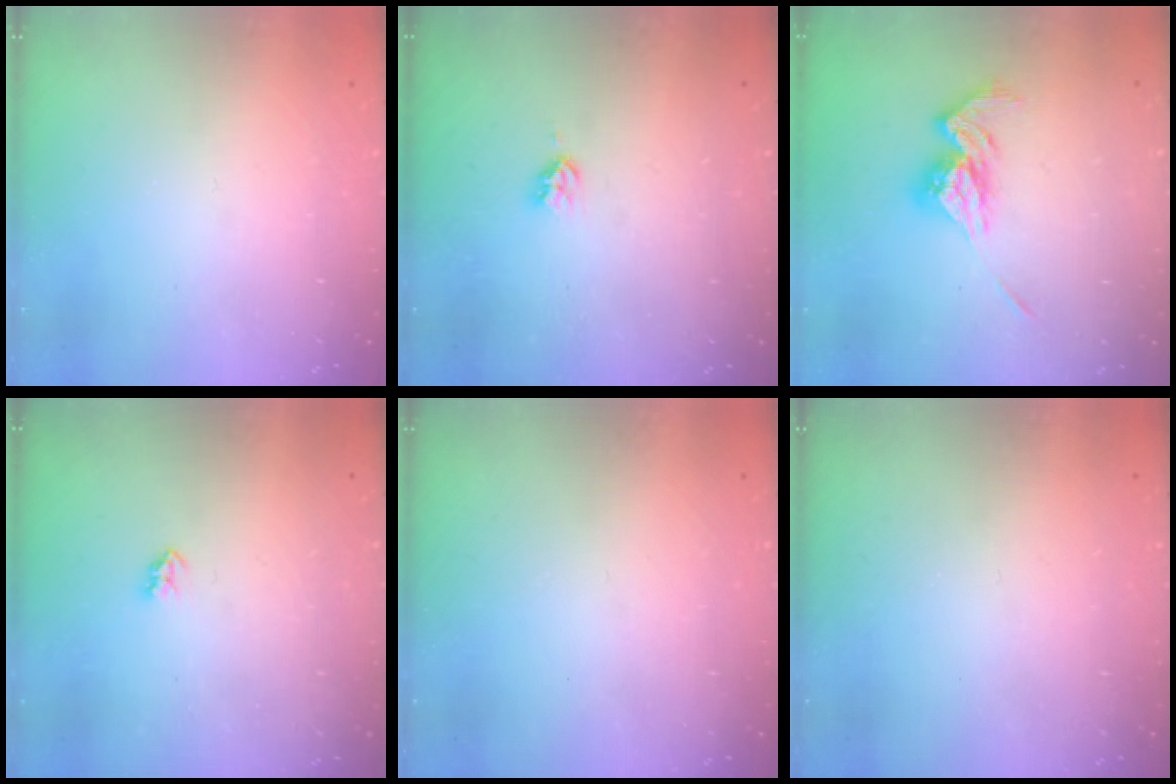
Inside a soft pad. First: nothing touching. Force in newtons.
{"total": 2.8, "press": 2.8, "slide": 0.3}
{"total": 11.4, "press": 11.4, "slide": 0.6}
{"total": 2.3, "press": 2.2, "slide": 0.4}
{"total": 0.0}
{"total": 0.0}